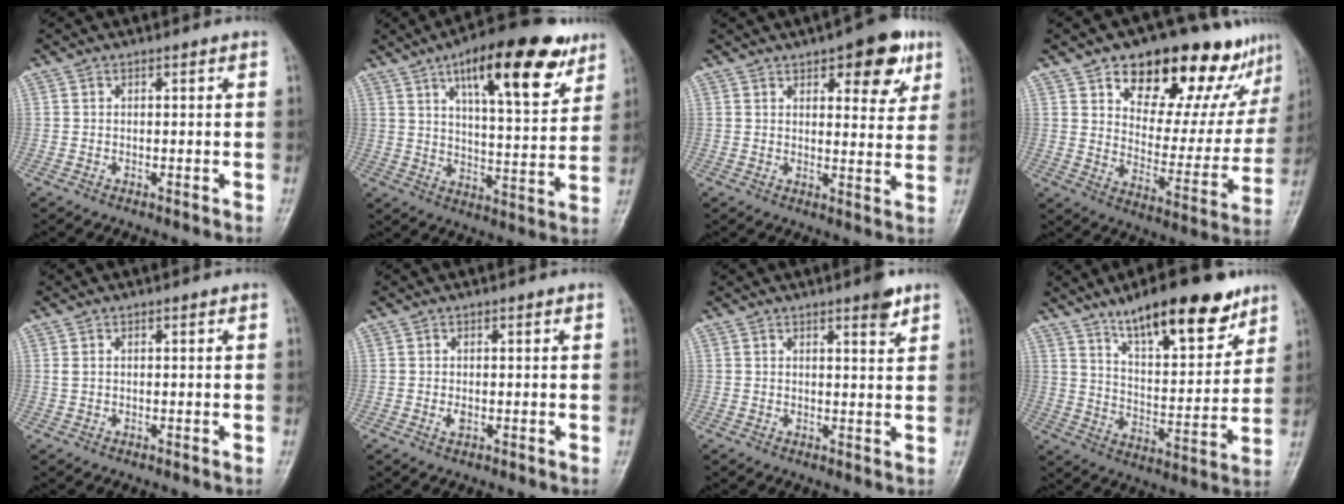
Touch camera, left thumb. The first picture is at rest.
{"total": 19.6, "force": [10.9, 6.5, 14.9], "torque": [-0.189, -0.038, 0.164]}
{"total": 10.7, "force": [5.6, 4.5, 7.9], "torque": [-0.069, -0.021, 0.069]}
{"total": 22.6, "force": [14.9, 10.7, 13.2], "torque": [-0.122, -0.064, 0.216]}
{"total": 0.9, "force": [0.3, 0.5, 0.7], "torque": [-0.013, 0.008, 0.011]}
{"total": 1.3, "force": [0.0, 0.7, 1.0], "torque": [-0.018, -0.003, -0.002]}
{"total": 3.5, "force": [2.4, 0.7, 2.5], "torque": [-0.029, -0.015, 0.032]}
{"total": 18.1, "force": [12.3, 6.0, 11.9], "torque": [-0.146, -0.064, 0.201]}